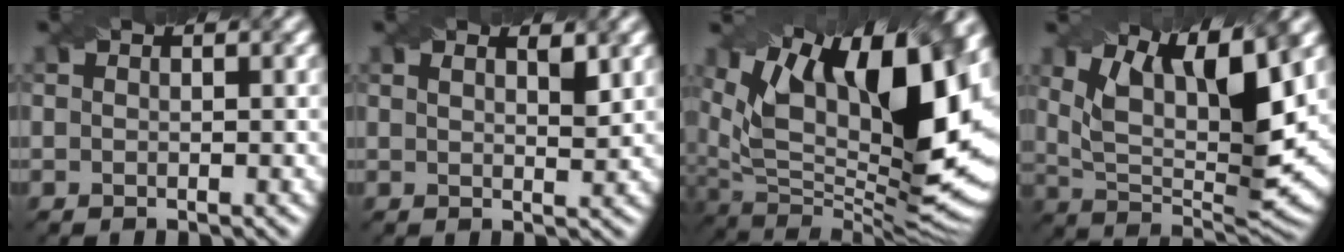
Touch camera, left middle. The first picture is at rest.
{"total": 2.0, "force": [1.2, 0.6, 1.5], "torque": [-0.014, -0.001, 0.019]}
{"total": 15.9, "force": [5.4, 6.6, 13.4], "torque": [-0.216, 0.007, 0.092]}
{"total": 11.7, "force": [5.3, 3.9, 9.7], "torque": [-0.167, -0.008, 0.093]}